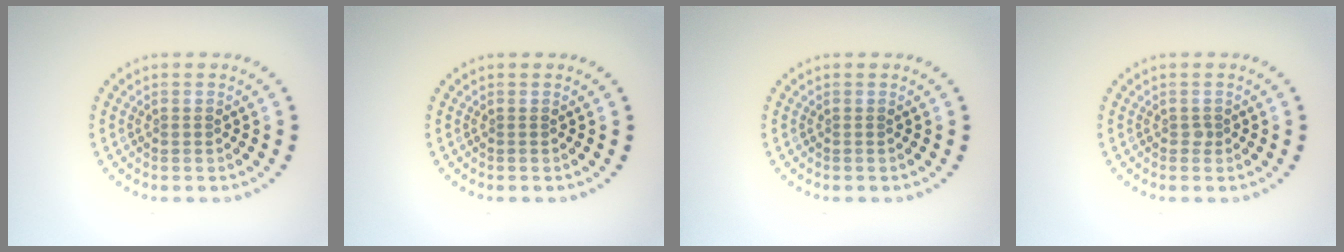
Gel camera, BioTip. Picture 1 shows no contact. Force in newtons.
{"total": 0.0}
{"total": 0.0}
{"total": 0.6, "press": 0.4, "slide": 0.4}